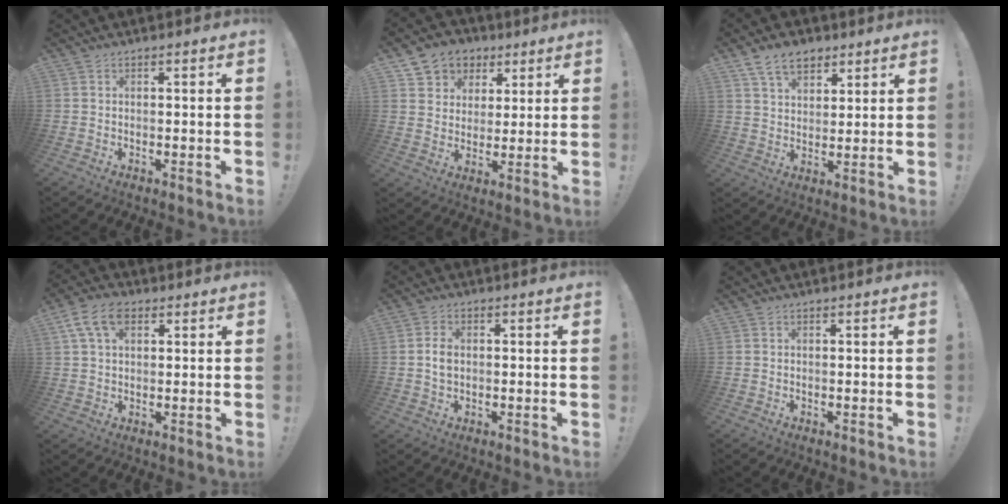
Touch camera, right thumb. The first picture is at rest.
{"total": 7.8, "force": [3.3, 7.0, 1.3], "torque": [-0.018, -0.026, 0.068]}
{"total": 9.4, "force": [6.0, 5.8, 4.4], "torque": [-0.079, -0.018, 0.116]}
{"total": 9.0, "force": [3.6, 5.5, 6.1], "torque": [-0.112, 0.002, 0.069]}
{"total": 3.5, "force": [0.0, 2.2, 2.7], "torque": [-0.040, 0.000, -0.004]}
{"total": 0.0}